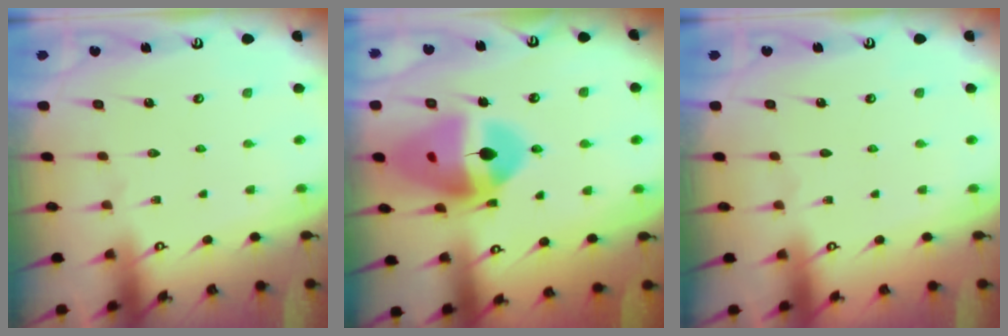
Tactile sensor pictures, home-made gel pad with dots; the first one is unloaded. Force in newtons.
{"total": 19.0, "press": 18.9, "slide": 2.3}
{"total": 0.0}